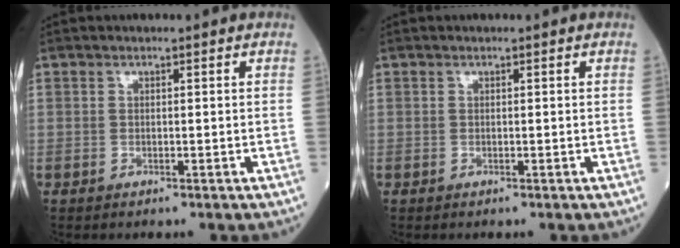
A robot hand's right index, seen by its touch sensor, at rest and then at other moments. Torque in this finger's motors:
{"motor_torque": [0.00, 0.00, 0.00, 0.00]}